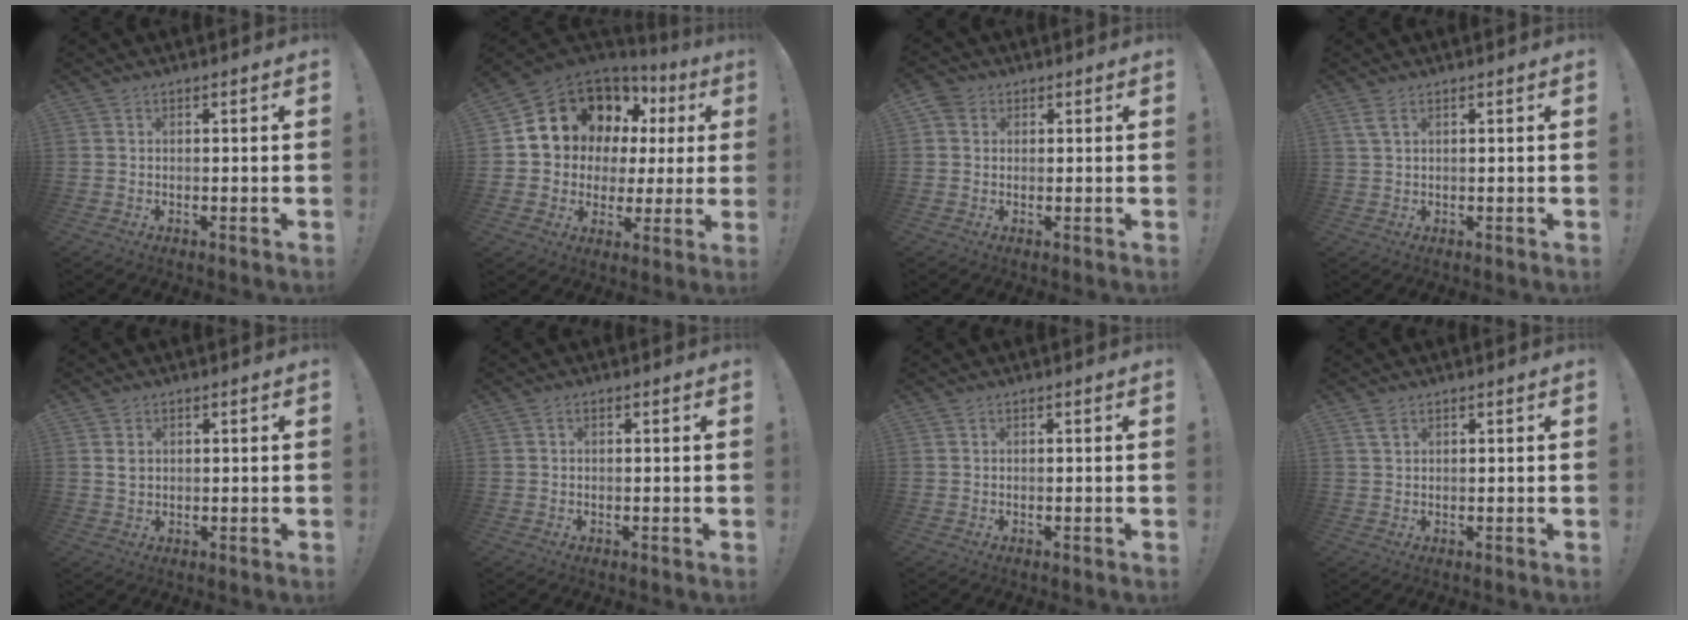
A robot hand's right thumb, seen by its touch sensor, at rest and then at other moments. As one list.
[{"total": 13.1, "force": [7.5, 9.6, 4.8], "torque": [-0.082, -0.055, 0.159]}, {"total": 3.4, "force": [1.5, 2.8, 1.3], "torque": [-0.025, 0.003, 0.029]}, {"total": 3.0, "force": [1.5, 1.2, 2.3], "torque": [-0.043, -0.001, 0.028]}, {"total": 2.3, "force": [0.7, 1.8, 1.2], "torque": [-0.009, -0.002, 0.011]}, {"total": 0.7, "force": [0.0, 0.4, 0.6], "torque": [-0.015, 0.003, 0.002]}, {"total": 0.0}, {"total": 2.2, "force": [1.3, 1.1, 1.5], "torque": [-0.028, 0.000, 0.023]}]